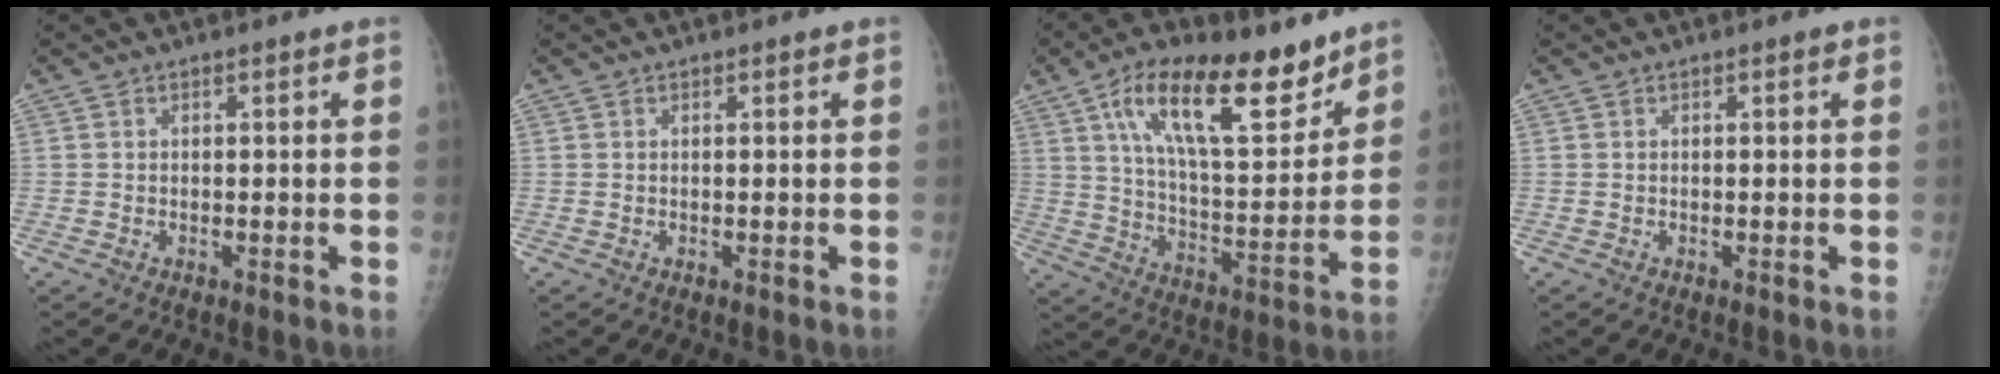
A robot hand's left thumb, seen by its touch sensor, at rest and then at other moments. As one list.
[{"total": 0.0}, {"total": 21.0, "force": [12.5, 8.2, 14.7], "torque": [-0.209, -0.059, 0.217]}, {"total": 0.0}]